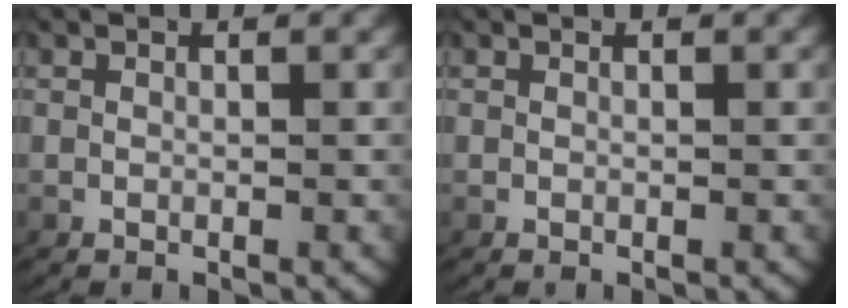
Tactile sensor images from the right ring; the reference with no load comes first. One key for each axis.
{"total": 0.0}